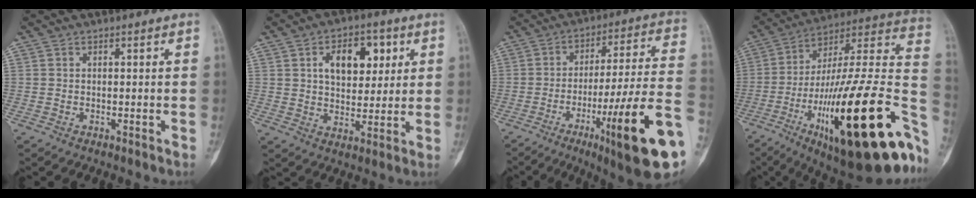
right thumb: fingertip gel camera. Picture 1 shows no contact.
{"total": 11.3, "force": [3.7, 7.1, 7.9], "torque": [-0.078, -0.004, 0.058]}
{"total": 23.2, "force": [-9.2, 2.5, 21.1], "torque": [-0.293, 0.023, -0.136]}
{"total": 39.8, "force": [-13.6, 11.5, 35.6], "torque": [-0.478, 0.050, -0.210]}